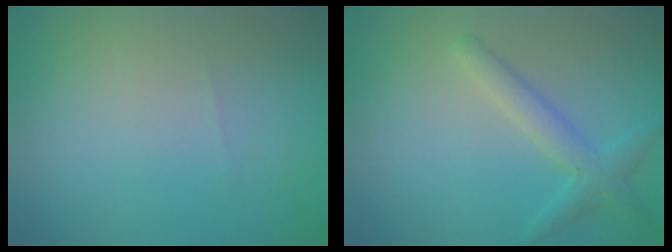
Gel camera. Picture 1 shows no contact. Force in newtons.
{"total": 2.5, "press": 2.5, "slide": 0.2}